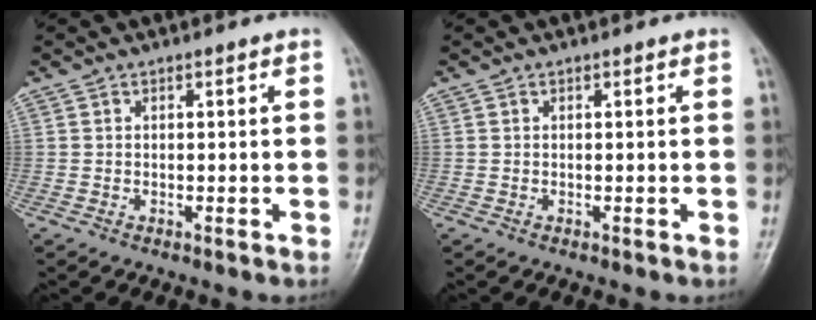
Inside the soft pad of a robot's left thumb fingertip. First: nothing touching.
{"total": 0.0}